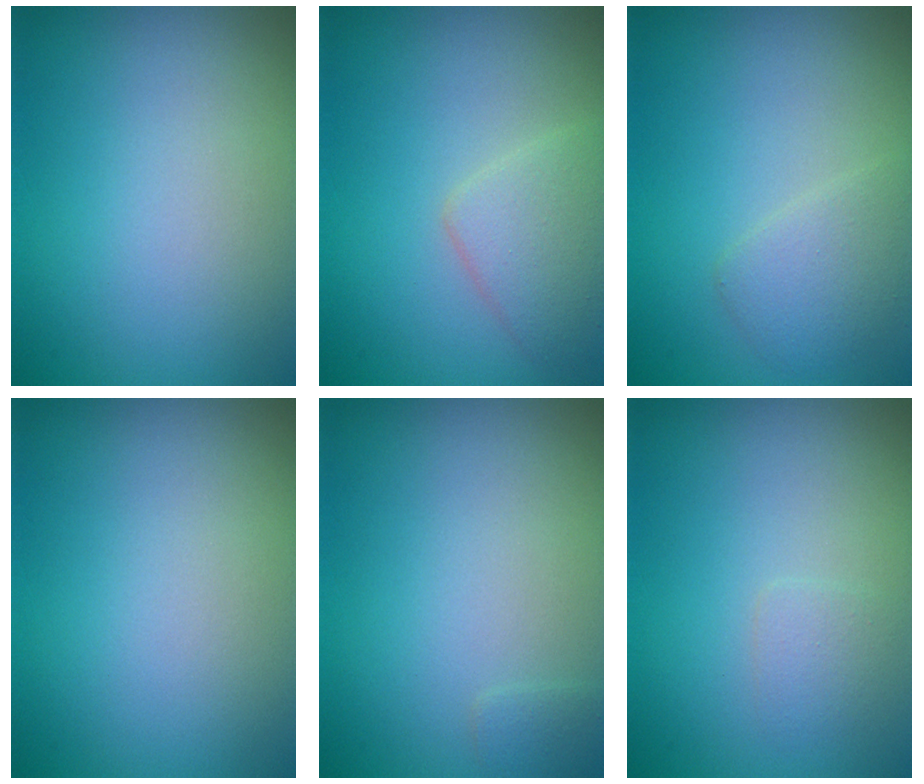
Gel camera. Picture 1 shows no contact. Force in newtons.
{"total": 2.9, "press": 2.9, "slide": 0.1}
{"total": 2.1, "press": 2.1, "slide": 0.1}
{"total": 0.0}
{"total": 0.8, "press": 0.8, "slide": 0.1}
{"total": 1.1, "press": 1.1, "slide": 0.1}